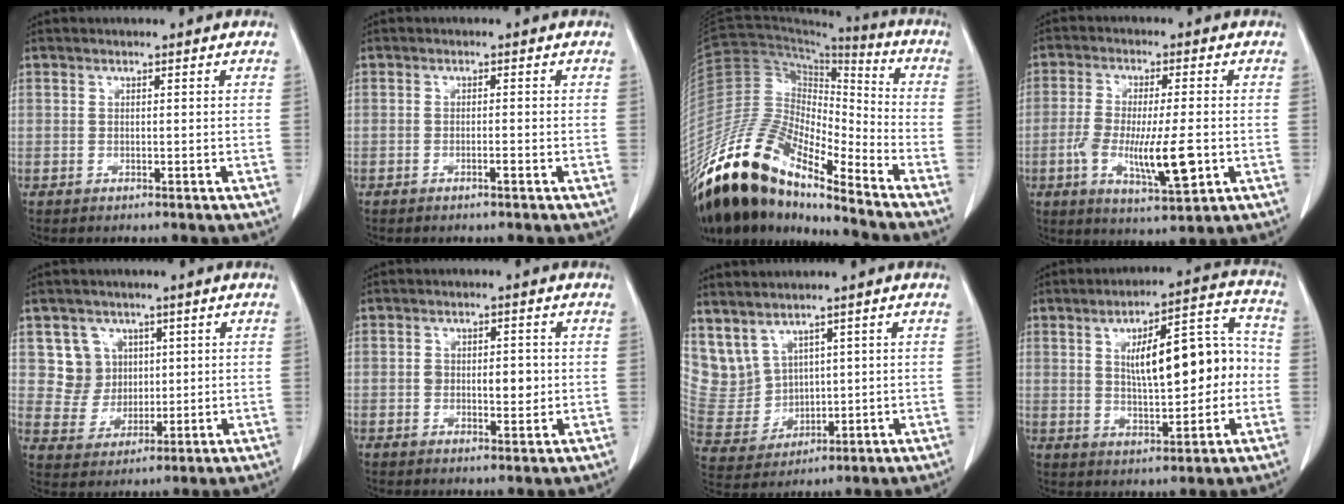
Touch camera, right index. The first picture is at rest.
{"total": 0.9, "force": [-0.5, 0.0, 0.8], "torque": [-0.013, 0.002, -0.007]}
{"total": 18.0, "force": [-14.3, 4.8, 9.8], "torque": [-0.180, 0.032, -0.267]}
{"total": 11.0, "force": [-2.5, 2.3, 10.4], "torque": [-0.187, -0.014, -0.038]}
{"total": 6.4, "force": [2.5, 5.9, 0.4], "torque": [-0.010, 0.017, 0.055]}
{"total": 4.5, "force": [-0.1, 2.4, 3.8], "torque": [-0.053, 0.002, 0.003]}
{"total": 8.6, "force": [5.3, 6.2, 2.6], "torque": [-0.075, 0.018, 0.136]}
{"total": 14.1, "force": [0.8, 4.4, 13.4], "torque": [-0.194, 0.036, 0.020]}